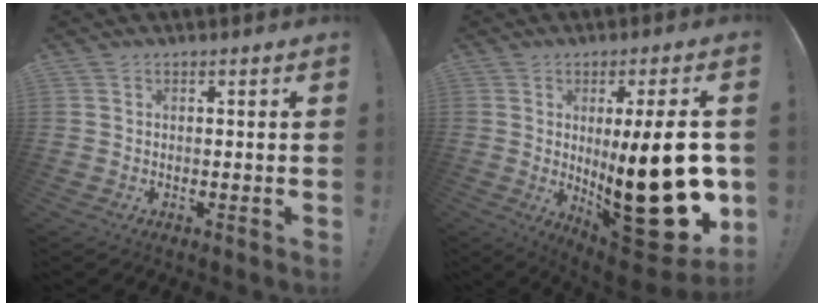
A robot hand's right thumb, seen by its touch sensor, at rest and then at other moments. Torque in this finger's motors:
{"motor_torque": [1.56, 3.45, 2.73, 0.04, 0.22]}